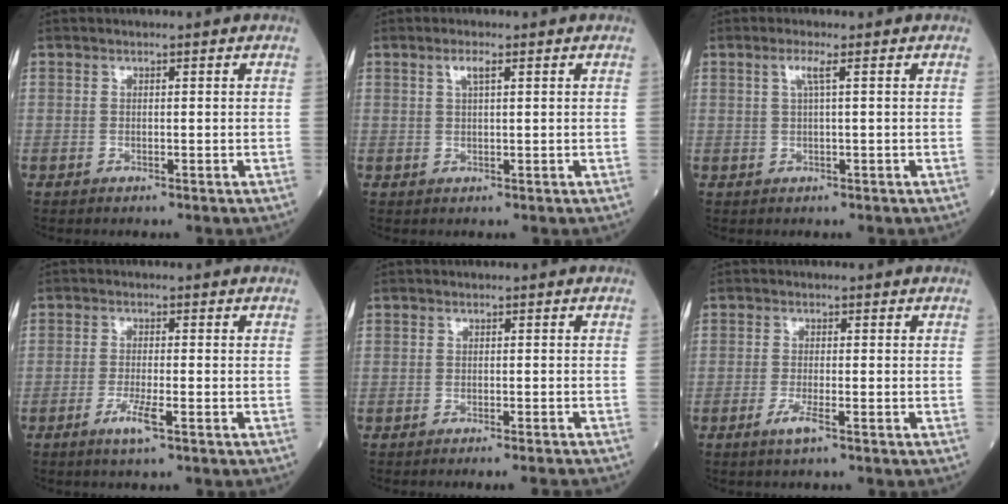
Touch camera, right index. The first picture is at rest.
{"total": 1.9, "force": [0.9, 0.2, 1.7], "torque": [-0.036, 0.004, 0.017]}
{"total": 1.9, "force": [0.6, -0.3, 1.8], "torque": [-0.041, 0.005, 0.013]}
{"total": 3.3, "force": [-1.7, 0.0, 2.9], "torque": [-0.059, -0.006, -0.034]}
{"total": 3.8, "force": [-3.5, -0.6, 1.2], "torque": [-0.008, -0.006, -0.046]}
{"total": 2.3, "force": [-1.2, 0.0, 1.9], "torque": [-0.041, -0.005, -0.027]}